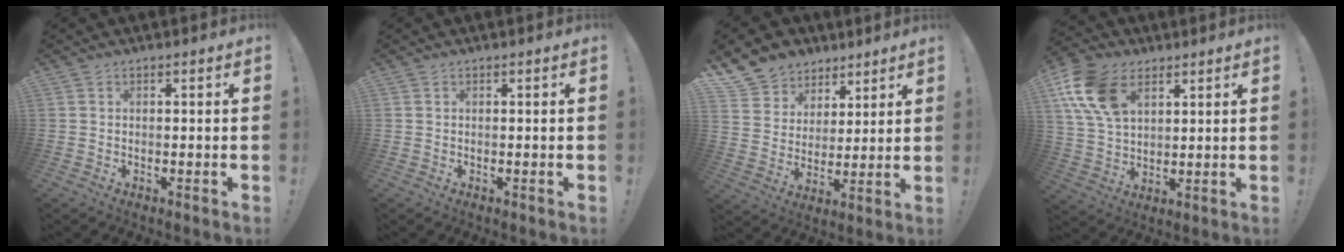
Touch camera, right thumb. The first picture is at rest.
{"total": 0.0}
{"total": 10.8, "force": [6.9, 8.2, 1.8], "torque": [-0.037, -0.050, 0.139]}
{"total": 15.6, "force": [7.1, 10.2, 9.5], "torque": [-0.191, -0.018, 0.138]}